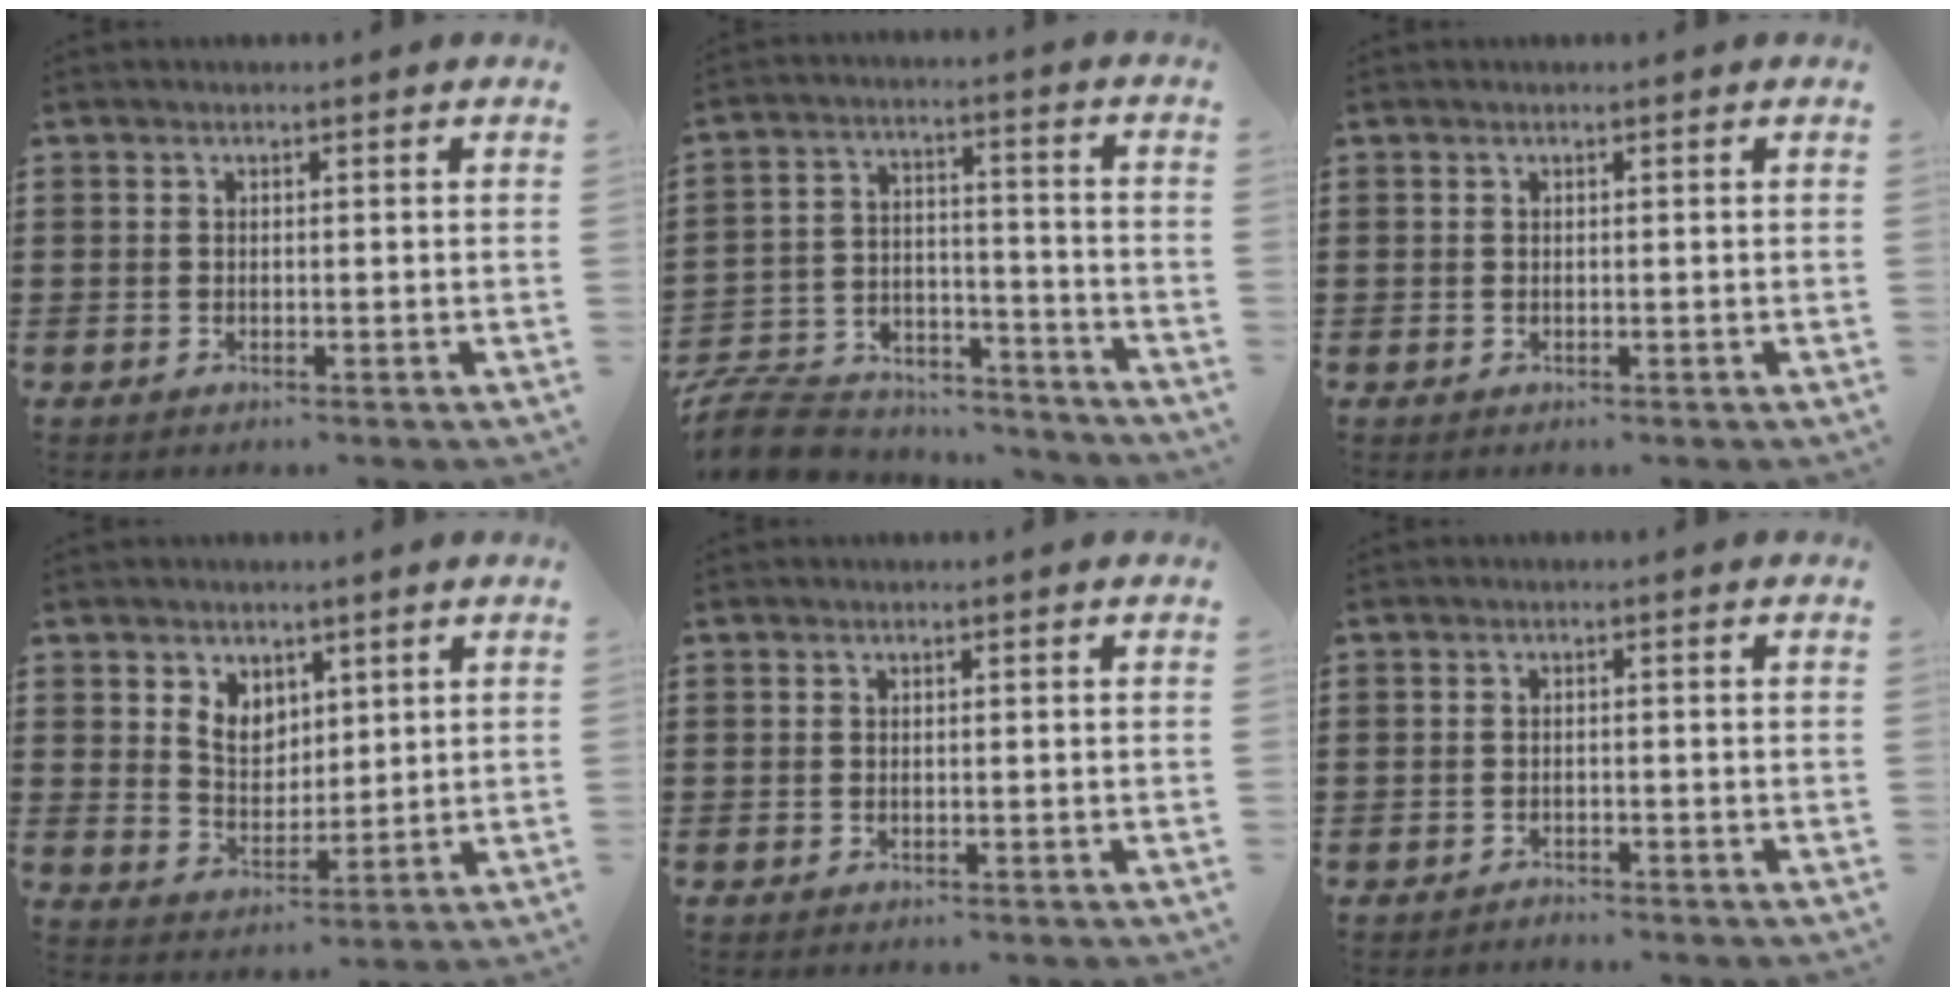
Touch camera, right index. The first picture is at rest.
{"total": 9.9, "force": [-9.2, 2.8, 2.3], "torque": [-0.053, 0.026, -0.181]}
{"total": 0.0}
{"total": 5.2, "force": [2.8, 3.9, 1.8], "torque": [-0.045, 0.007, 0.051]}
{"total": 0.0}
{"total": 1.0, "force": [-1.0, 0.1, 0.0], "torque": [-0.004, 0.002, -0.022]}